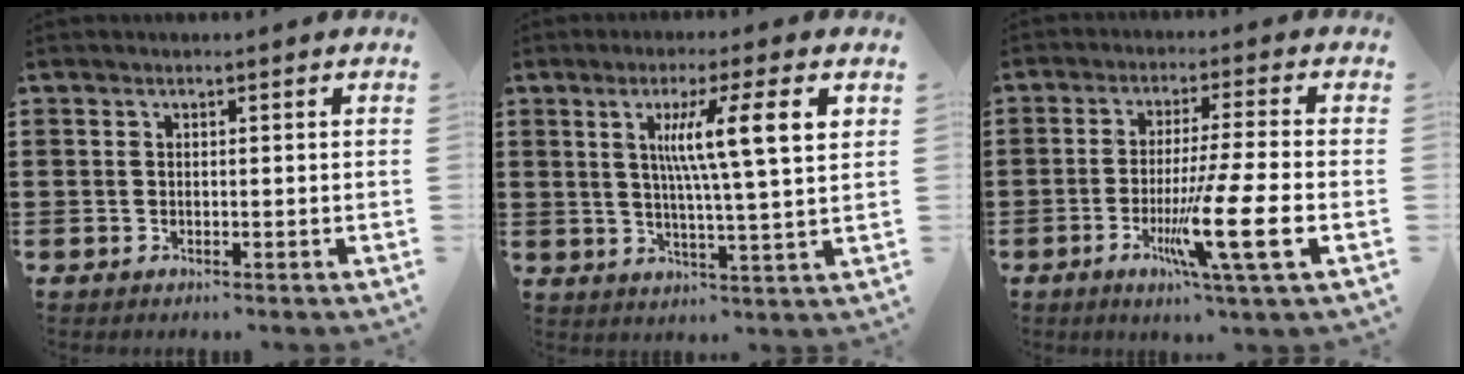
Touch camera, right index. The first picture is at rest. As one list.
[{"total": 9.6, "force": [2.9, 0.7, 9.1], "torque": [-0.172, 0.001, 0.041]}, {"total": 11.4, "force": [-3.6, 0.0, 10.9], "torque": [-0.207, -0.021, -0.067]}]